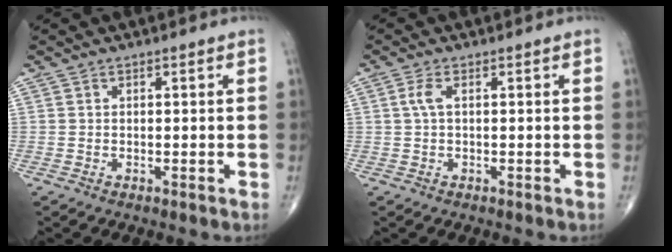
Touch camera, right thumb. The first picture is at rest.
{"total": 2.1, "force": [0.4, 0.7, 2.0], "torque": [-0.053, 0.007, 0.008]}